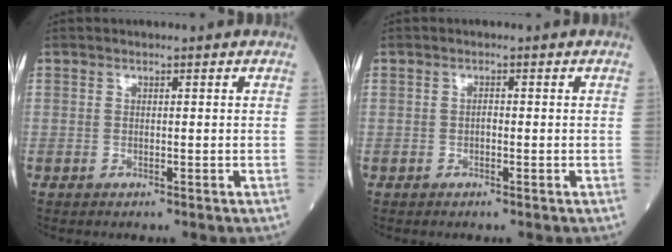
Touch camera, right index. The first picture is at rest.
{"total": 0.6, "force": [-0.3, 0.3, 0.5], "torque": [-0.007, 0.003, -0.007]}